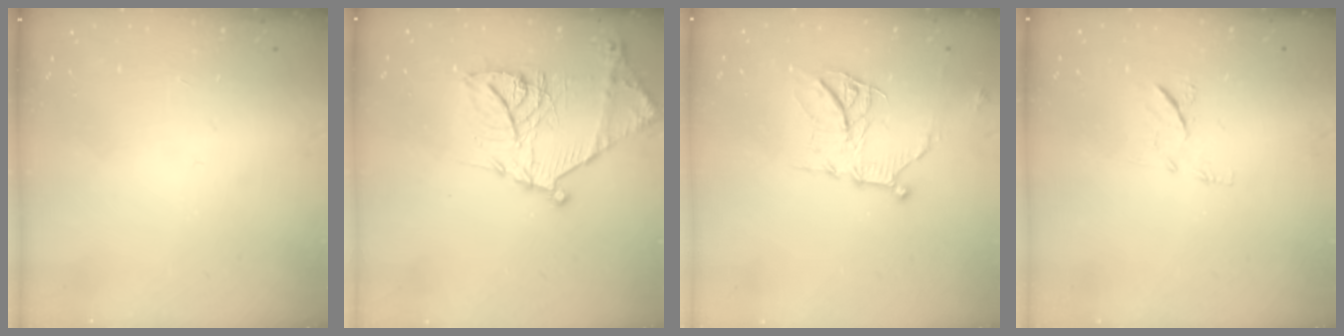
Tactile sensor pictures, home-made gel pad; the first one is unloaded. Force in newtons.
{"total": 18.7, "press": 18.6, "slide": 1.4}
{"total": 11.9, "press": 11.9, "slide": 0.1}
{"total": 6.7, "press": 6.6, "slide": 1.0}